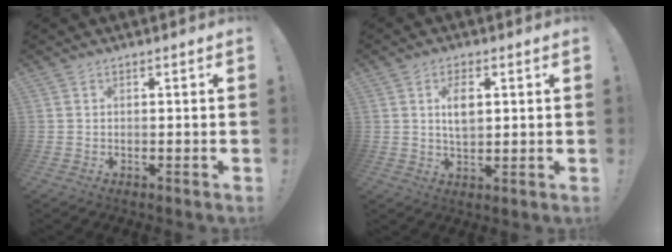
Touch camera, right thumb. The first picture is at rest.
{"total": 6.0, "force": [1.4, 3.2, 4.8], "torque": [-0.090, 0.000, 0.019]}